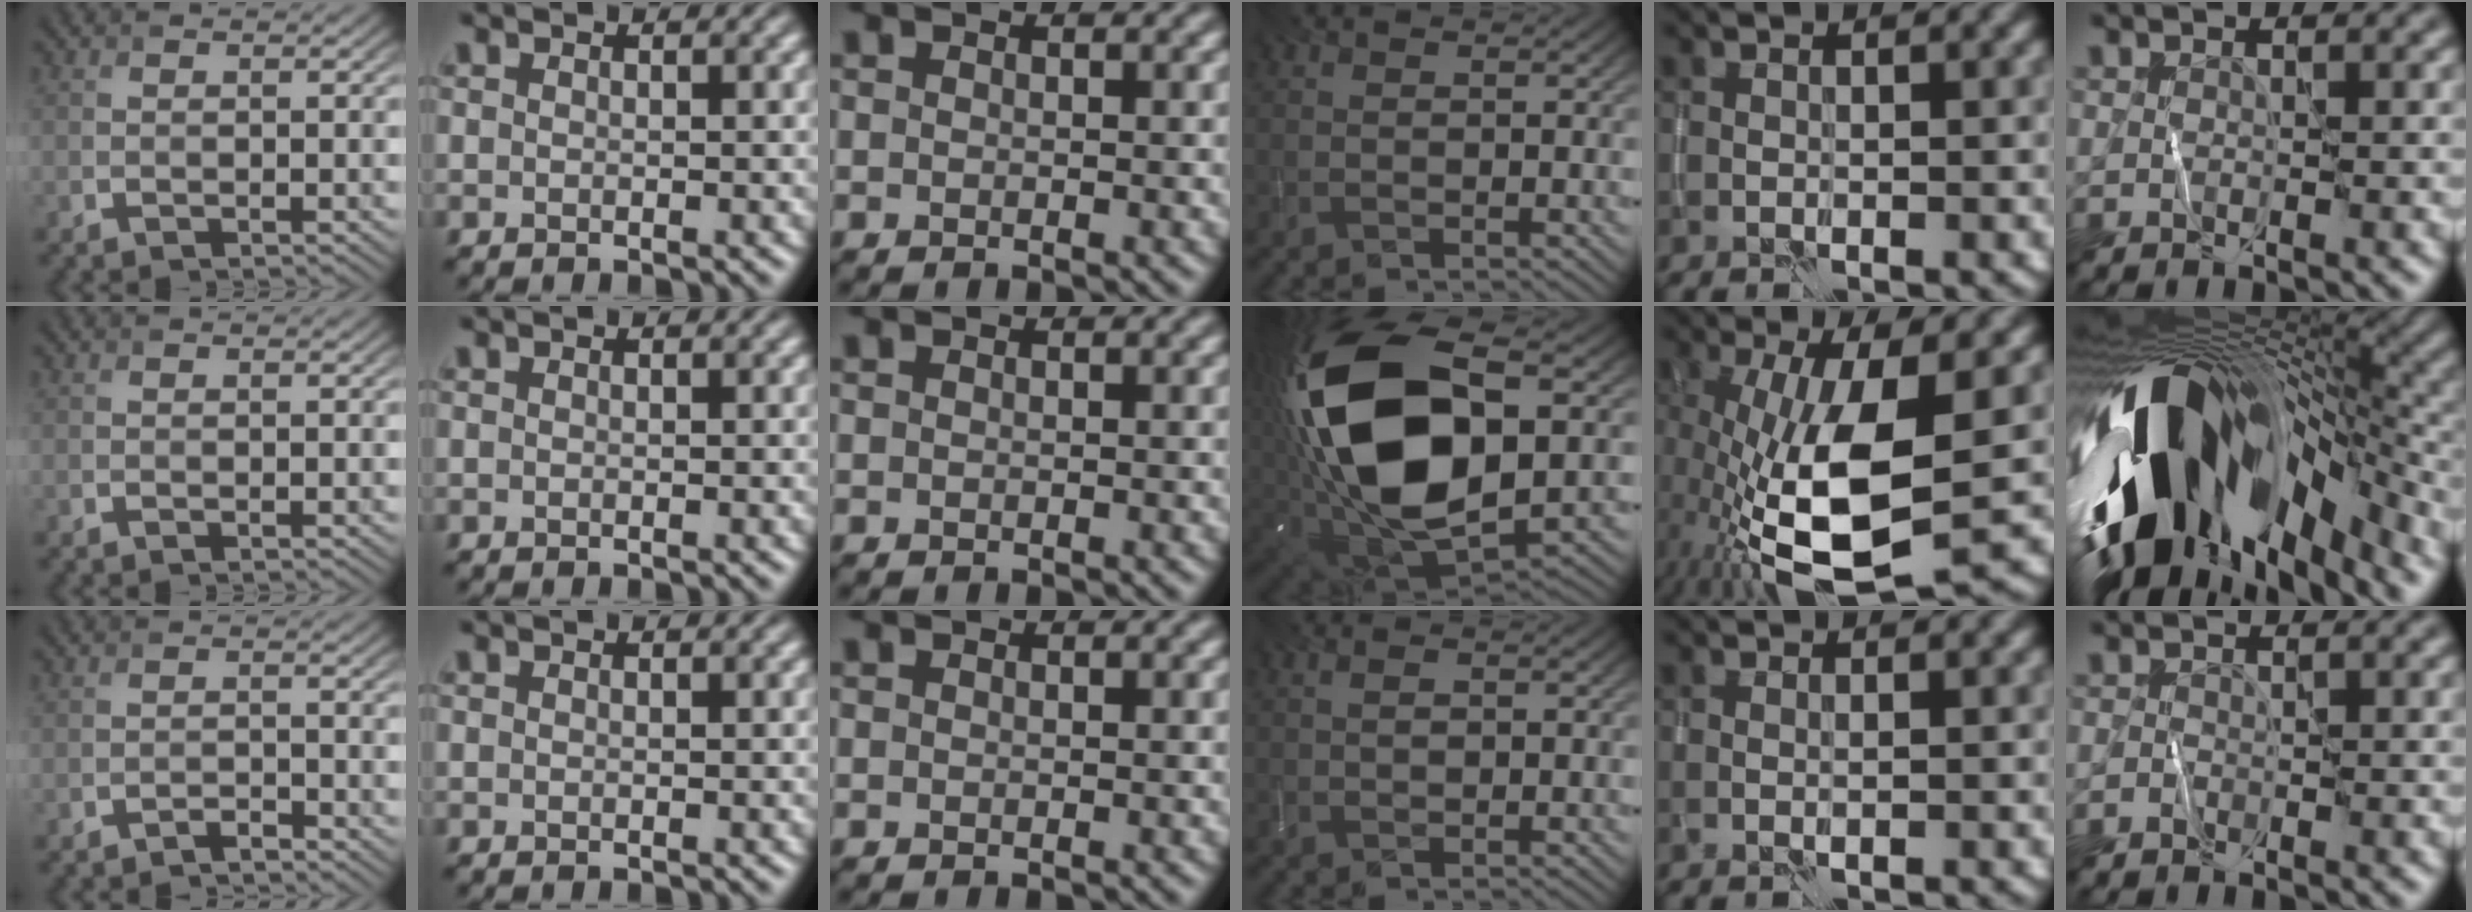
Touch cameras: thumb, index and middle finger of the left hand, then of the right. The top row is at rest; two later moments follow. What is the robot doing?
{"motion": "wipe", "object": "whiteboard"}